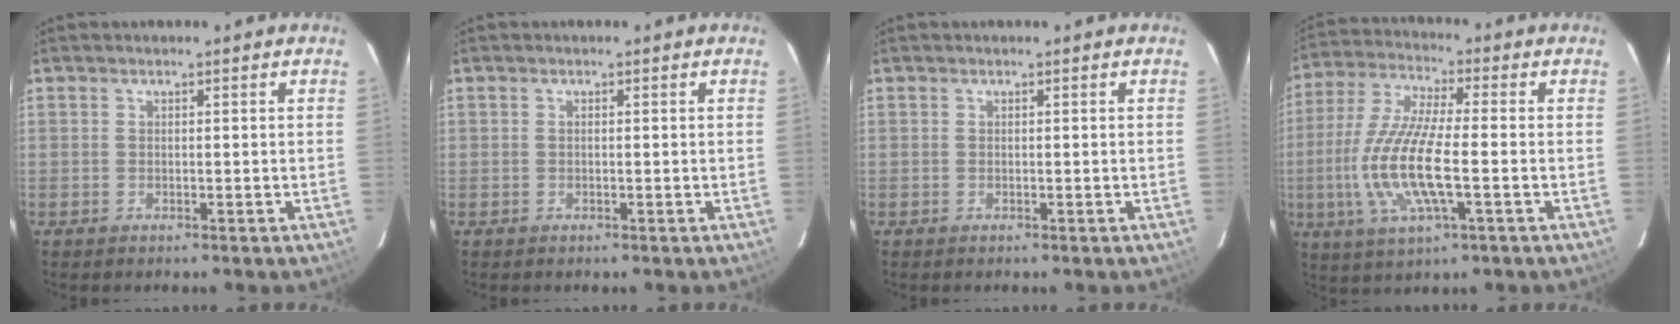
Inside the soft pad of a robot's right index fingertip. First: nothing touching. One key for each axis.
{"total": 0.0}
{"total": 0.0}
{"total": 14.7, "fx": -2.8, "fy": 3.5, "fz": 14.0, "tx": -0.293, "ty": -0.009, "tz": -0.056}